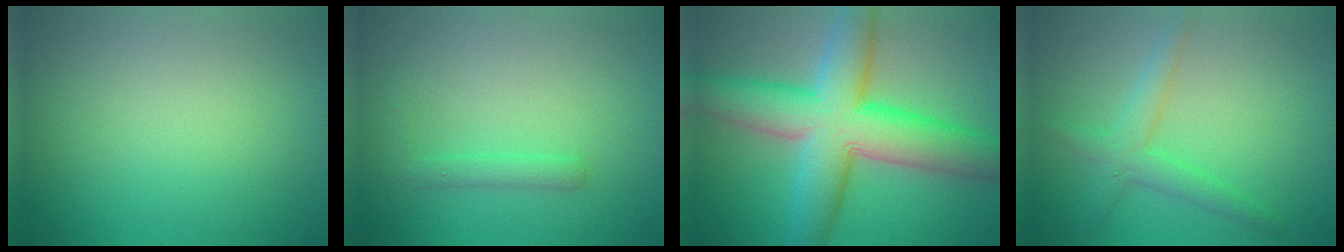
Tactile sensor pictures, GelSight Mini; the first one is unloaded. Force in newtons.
{"total": 1.6, "press": 1.6, "slide": 0.1}
{"total": 11.2, "press": 11.2, "slide": 0.5}
{"total": 2.8, "press": 2.8, "slide": 0.1}